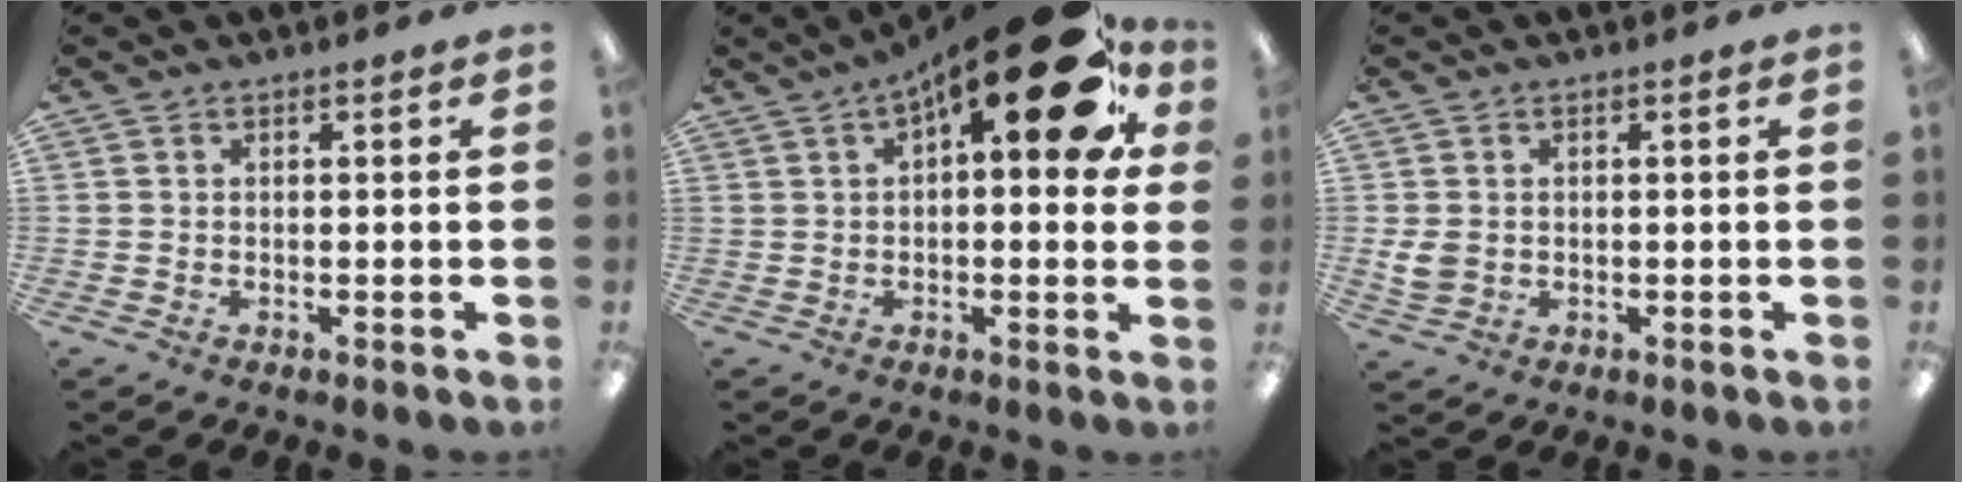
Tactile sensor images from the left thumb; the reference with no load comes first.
{"total": 21.2, "force": [9.8, 7.4, 17.2], "torque": [-0.239, -0.049, 0.153]}
{"total": 3.8, "force": [0.6, 3.0, 2.3], "torque": [-0.049, -0.002, 0.008]}